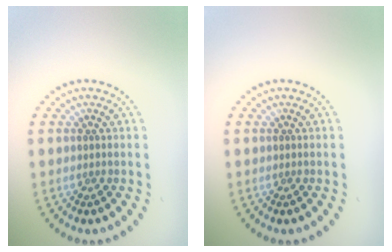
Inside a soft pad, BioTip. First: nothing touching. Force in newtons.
{"total": 0.0}